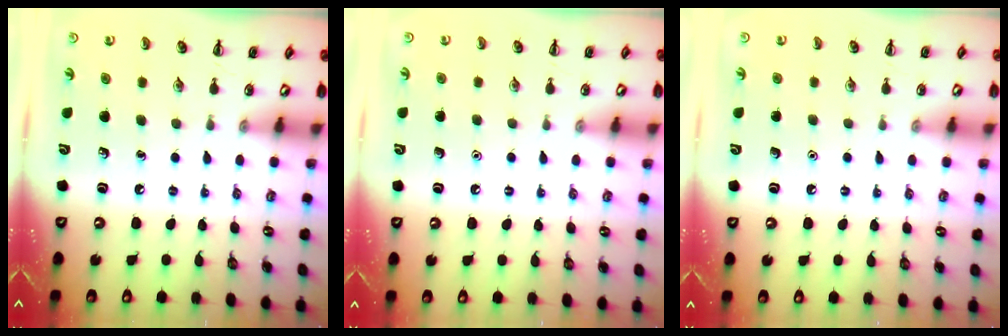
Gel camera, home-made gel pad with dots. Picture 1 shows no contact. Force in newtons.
{"total": 1.6, "press": 1.6, "slide": 0.1}
{"total": 1.6, "press": 1.5, "slide": 0.1}